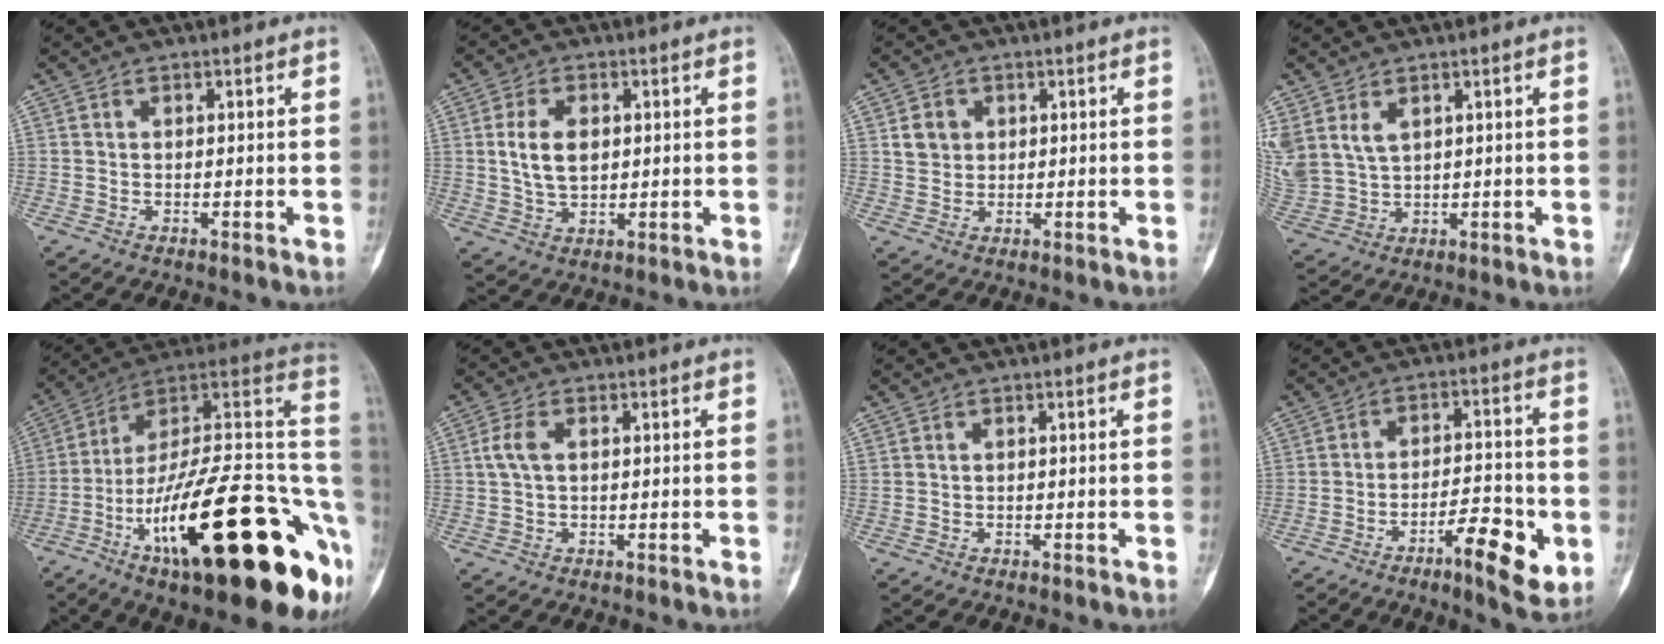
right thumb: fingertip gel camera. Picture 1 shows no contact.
{"total": 7.1, "force": [1.1, 4.5, 5.4], "torque": [-0.092, -0.003, 0.024]}
{"total": 3.8, "force": [1.2, 3.3, 1.5], "torque": [-0.009, -0.002, 0.021]}
{"total": 9.6, "force": [4.0, 6.5, 5.8], "torque": [-0.138, -0.007, 0.098]}
{"total": 34.3, "force": [-11.3, 10.0, 30.8], "torque": [-0.388, 0.051, -0.180]}
{"total": 3.4, "force": [0.6, 1.8, 2.8], "torque": [-0.074, 0.008, 0.008]}
{"total": 0.0}
{"total": 10.9, "force": [-4.5, 3.2, 9.4], "torque": [-0.135, 0.023, -0.070]}